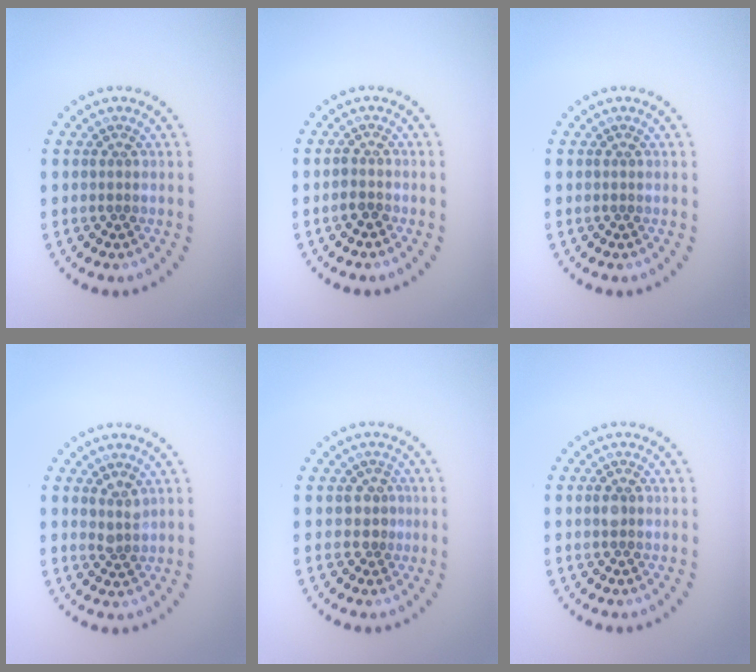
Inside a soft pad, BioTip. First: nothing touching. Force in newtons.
{"total": 1.3, "press": 1.1, "slide": 0.6}
{"total": 0.0}
{"total": 1.2, "press": 1.0, "slide": 0.6}
{"total": 1.2, "press": 0.7, "slide": 1.0}
{"total": 0.9, "press": 0.9, "slide": 0.1}